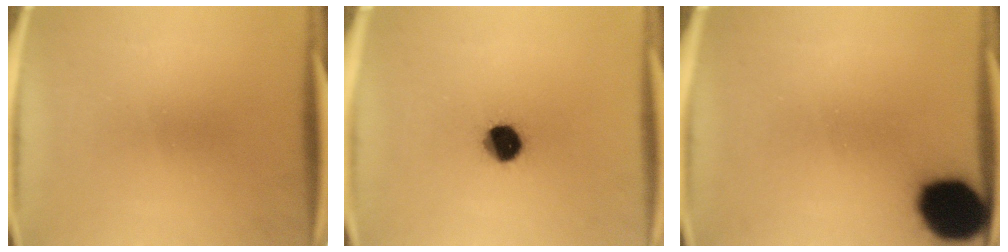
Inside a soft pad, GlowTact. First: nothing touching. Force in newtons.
{"total": 8.3}
{"total": 16.8}